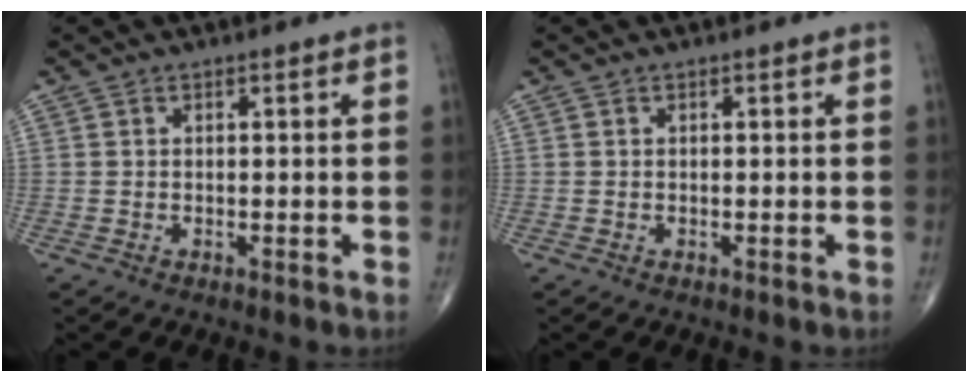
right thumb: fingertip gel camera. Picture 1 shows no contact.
{"total": 0.0}